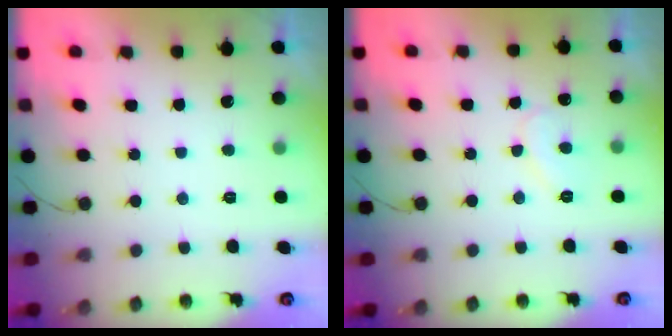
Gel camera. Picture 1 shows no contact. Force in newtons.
{"total": 7.1, "press": 7.1, "slide": 0.3}